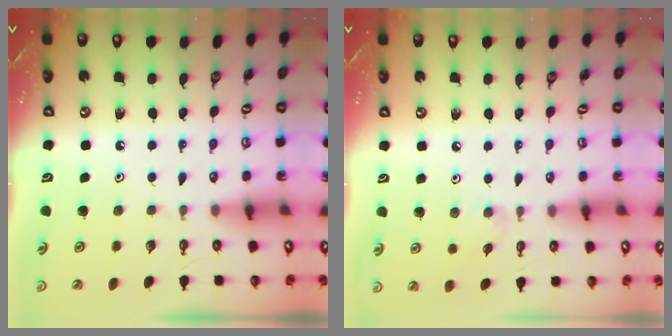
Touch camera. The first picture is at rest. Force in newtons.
{"total": 3.1, "press": 3.1, "slide": 0.4}